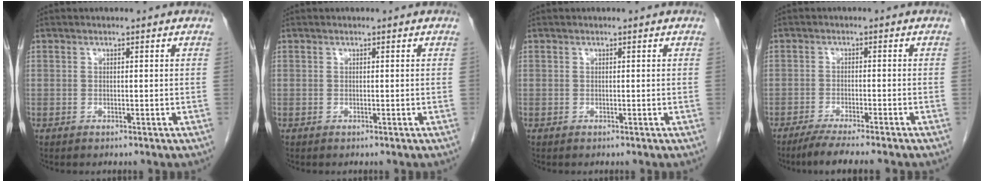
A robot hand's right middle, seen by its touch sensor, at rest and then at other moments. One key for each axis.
{"total": 0.0}
{"total": 0.0}
{"total": 7.4, "fx": -6.1, "fy": -0.2, "fz": 4.1, "tx": -0.053, "ty": -0.017, "tz": -0.097}